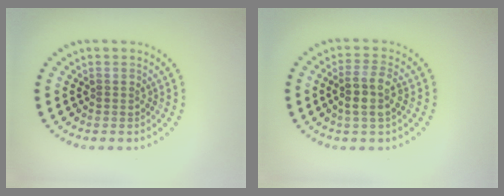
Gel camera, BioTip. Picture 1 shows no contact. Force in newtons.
{"total": 2.9, "press": 2.6, "slide": 1.2}